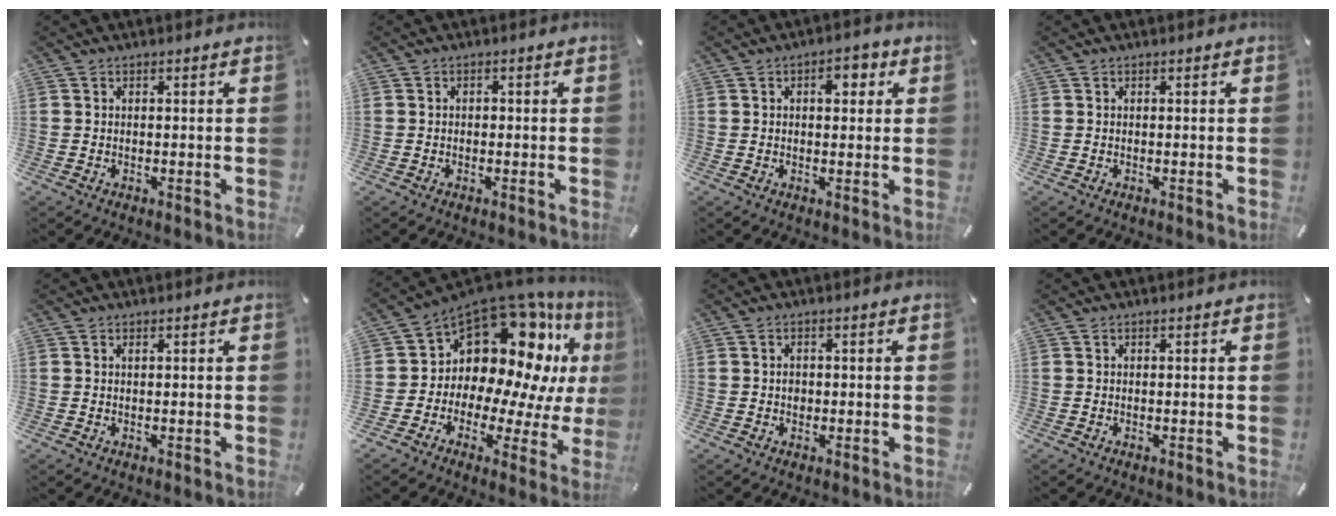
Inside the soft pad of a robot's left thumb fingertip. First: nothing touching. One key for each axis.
{"total": 0.8, "fx": -0.2, "fy": 0.6, "fz": 0.5, "tx": -0.011, "ty": 0.002, "tz": -0.005}
{"total": 4.6, "fx": 1.3, "fy": 2.7, "fz": 3.5, "tx": -0.032, "ty": -0.005, "tz": 0.010}
{"total": 0.0}
{"total": 0.7, "fx": 0.2, "fy": 0.1, "fz": 0.7, "tx": -0.013, "ty": 0.000, "tz": 0.004}
{"total": 15.5, "fx": 9.0, "fy": 9.8, "fz": 8.1, "tx": -0.116, "ty": -0.111, "tz": 0.158}
{"total": 1.5, "fx": -0.2, "fy": 1.2, "fz": 0.7, "tx": -0.015, "ty": 0.005, "tz": -0.005}
{"total": 0.0}